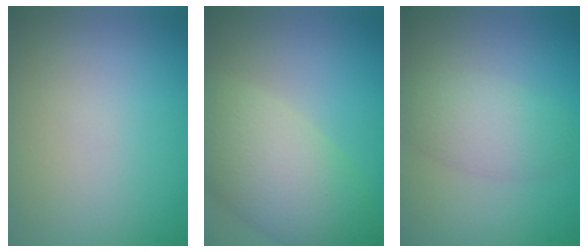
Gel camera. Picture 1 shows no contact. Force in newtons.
{"total": 7.3, "press": 7.3, "slide": 0.5}
{"total": 3.4, "press": 3.4, "slide": 0.1}